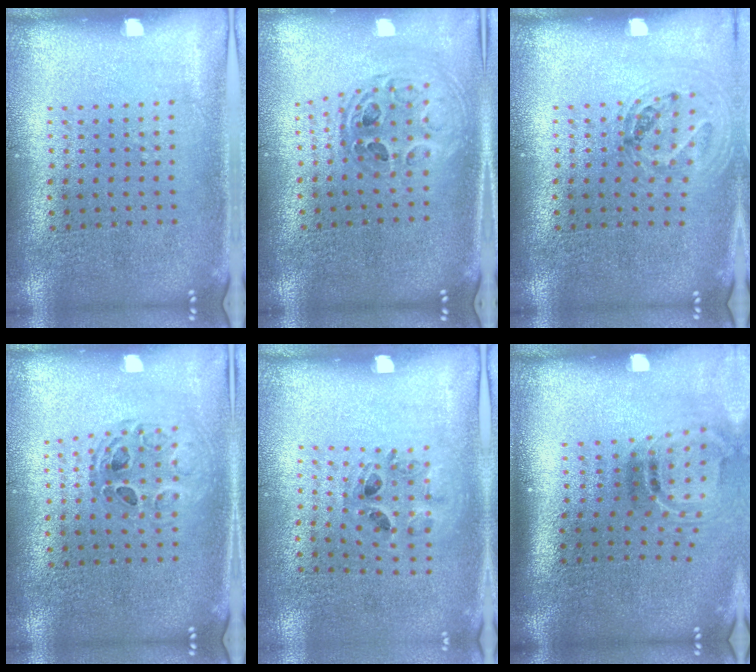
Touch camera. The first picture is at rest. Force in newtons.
{"total": 1.0, "press": 1.0, "slide": 0.2}
{"total": 0.9, "press": 0.9, "slide": 0.1}
{"total": 0.8, "press": 0.8, "slide": 0.1}
{"total": 0.9, "press": 0.8, "slide": 0.5}
{"total": 1.8, "press": 1.1, "slide": 1.5}